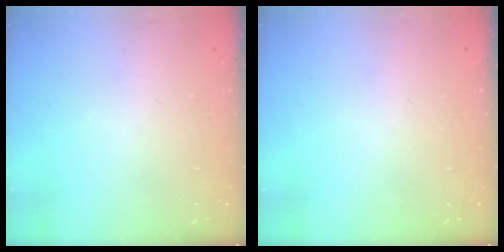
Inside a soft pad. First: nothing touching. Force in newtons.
{"total": 0.0}